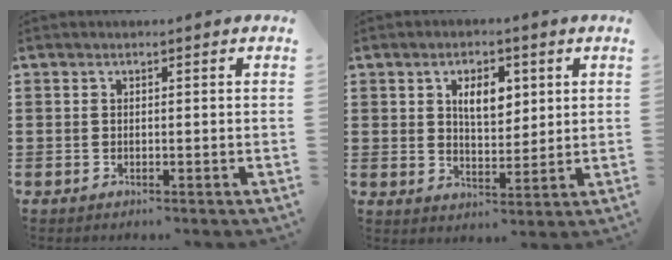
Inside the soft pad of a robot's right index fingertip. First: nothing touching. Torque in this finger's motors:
{"motor_torque": [0.21, -0.01, 0.16, 0.09]}